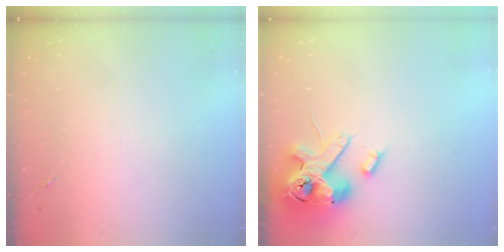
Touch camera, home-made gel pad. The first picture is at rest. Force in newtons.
{"total": 15.9, "press": 15.7, "slide": 2.7}